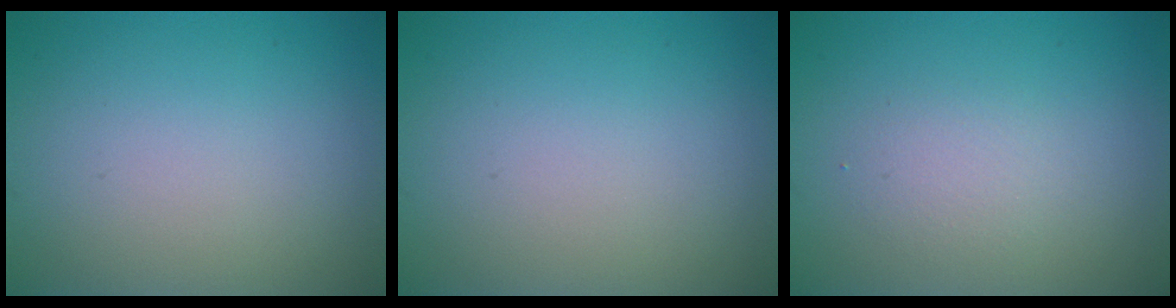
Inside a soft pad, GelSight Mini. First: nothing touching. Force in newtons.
{"total": 0.0}
{"total": 1.6, "press": 1.6, "slide": 0.1}